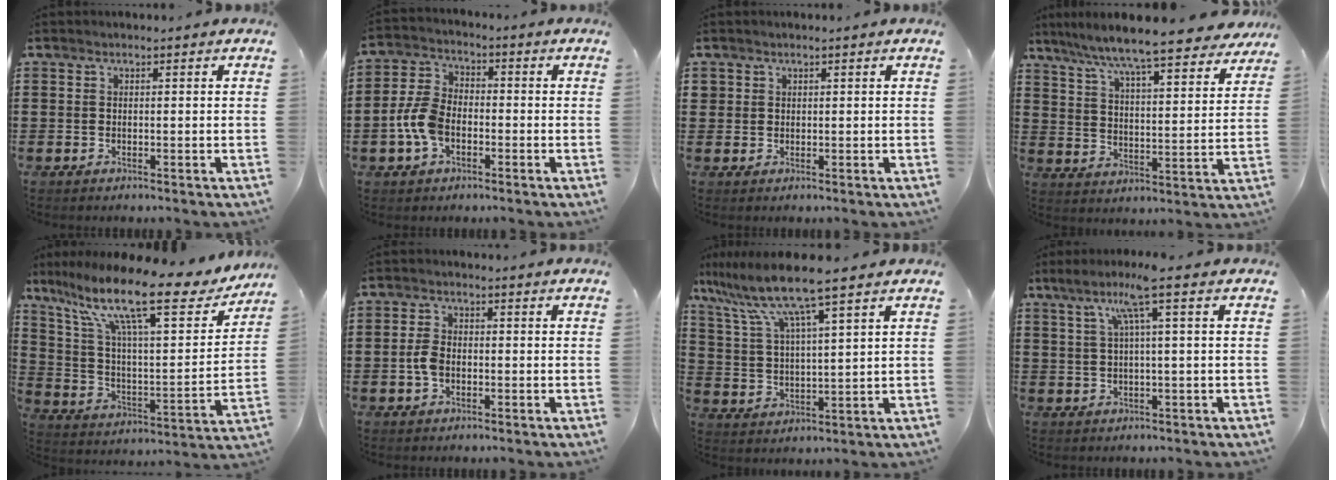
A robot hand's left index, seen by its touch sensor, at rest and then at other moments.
{"total": 6.9, "force": [-2.1, 4.4, 4.9], "torque": [-0.128, 0.002, -0.048]}
{"total": 1.2, "force": [0.6, 1.0, 0.1], "torque": [-0.005, 0.004, 0.012]}
{"total": 8.1, "force": [7.3, -0.4, 3.5], "torque": [-0.099, -0.046, 0.122]}
{"total": 17.0, "force": [11.9, 3.1, 11.7], "torque": [-0.238, -0.065, 0.192]}
{"total": 3.6, "force": [-0.6, 2.3, 2.7], "torque": [-0.075, -0.003, -0.017]}
{"total": 9.7, "force": [7.5, 0.2, 6.1], "torque": [-0.145, -0.030, 0.126]}
{"total": 6.5, "force": [2.5, -0.2, 6.0], "torque": [-0.122, 0.004, 0.039]}